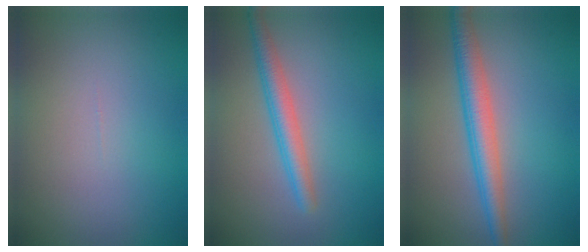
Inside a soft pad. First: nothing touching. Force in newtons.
{"total": 2.8, "press": 2.8, "slide": 0.1}
{"total": 3.9, "press": 3.9, "slide": 0.1}